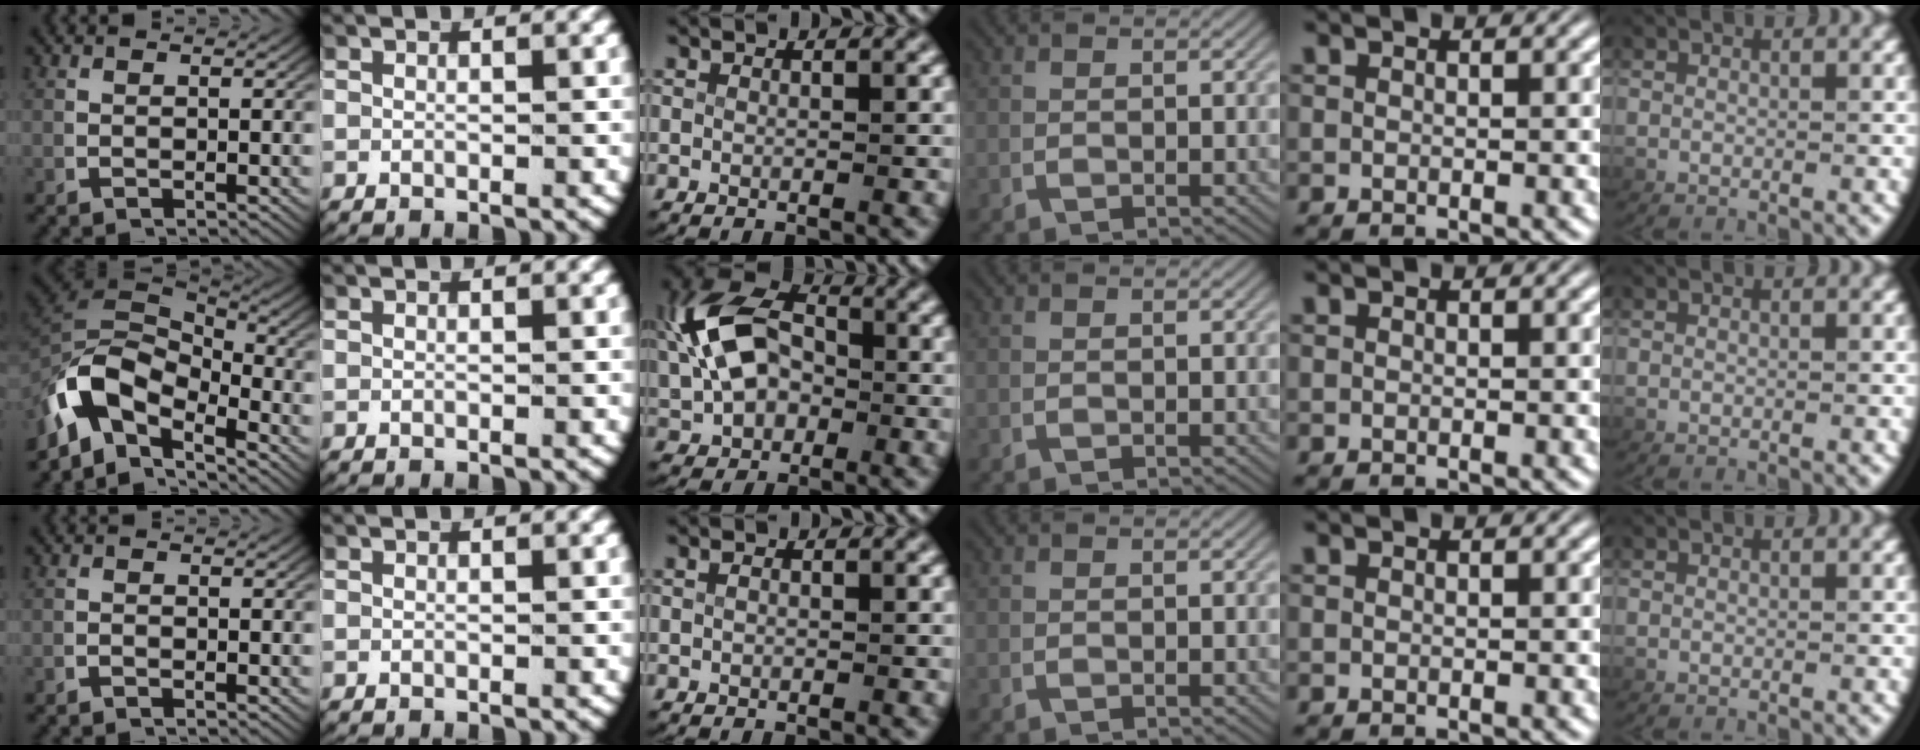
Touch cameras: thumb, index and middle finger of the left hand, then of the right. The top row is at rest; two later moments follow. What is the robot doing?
{"motion": "lift_and_place", "object": "fork"}